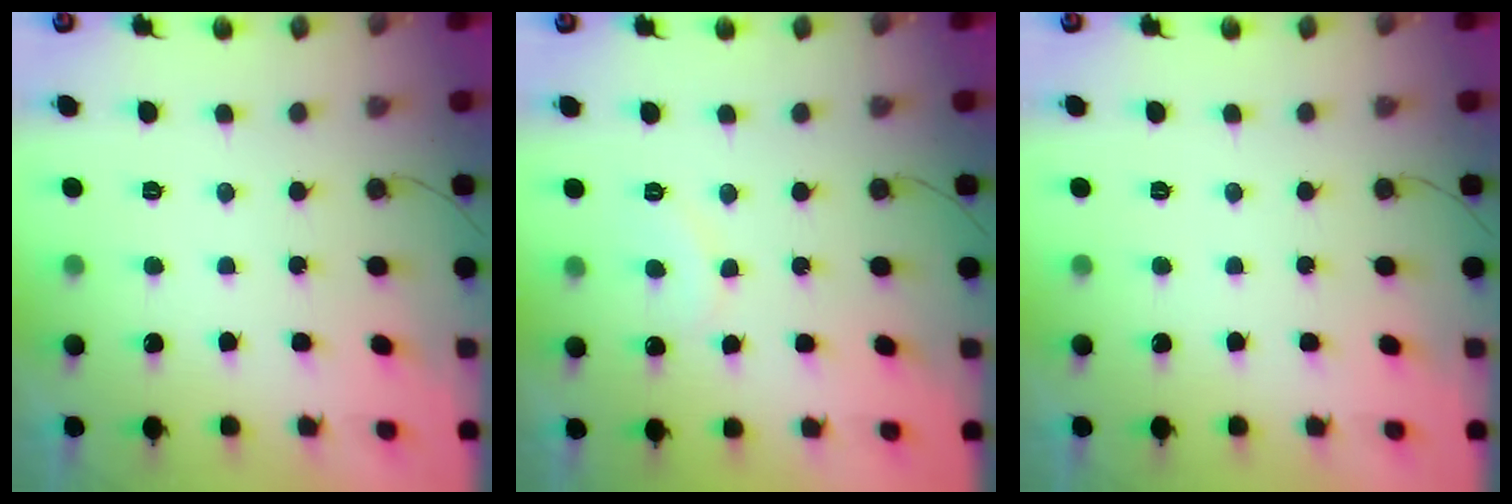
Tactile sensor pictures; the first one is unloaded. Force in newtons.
{"total": 6.5, "press": 6.4, "slide": 0.6}
{"total": 0.0}